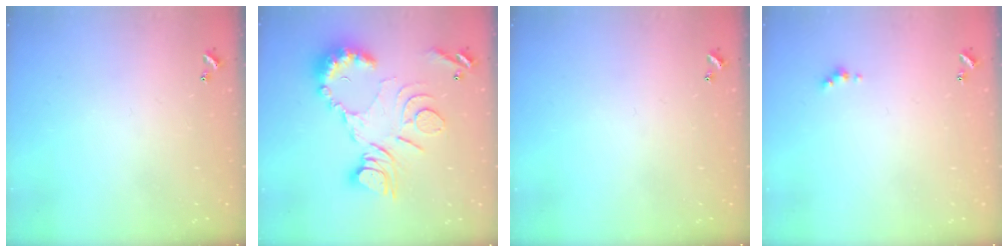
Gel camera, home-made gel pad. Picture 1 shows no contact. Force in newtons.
{"total": 16.2, "press": 16.1, "slide": 2.0}
{"total": 0.0}
{"total": 1.0, "press": 0.9, "slide": 0.5}